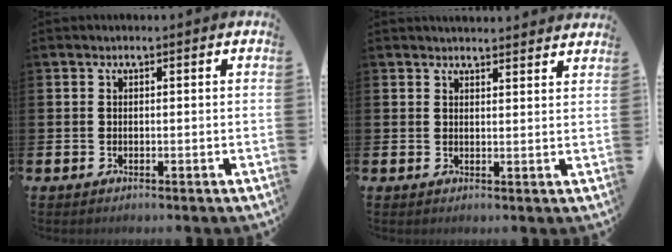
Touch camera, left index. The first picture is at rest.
{"total": 2.8, "force": [2.8, 0.1, -0.2], "torque": [-0.001, -0.016, 0.051]}